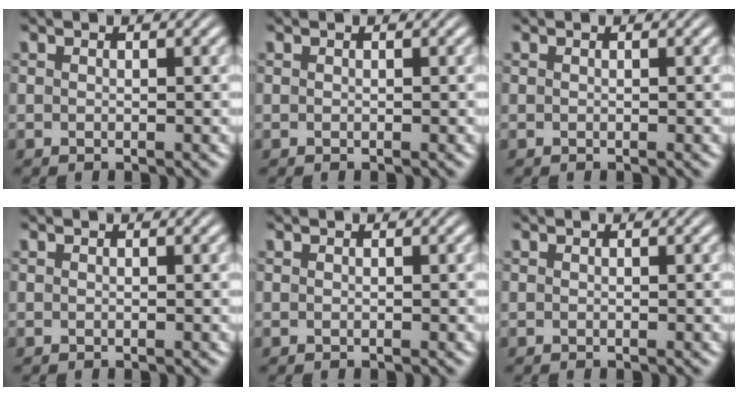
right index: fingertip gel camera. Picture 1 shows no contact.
{"total": 0.0}
{"total": 0.0}
{"total": 0.0}
{"total": 0.0}
{"total": 0.0}